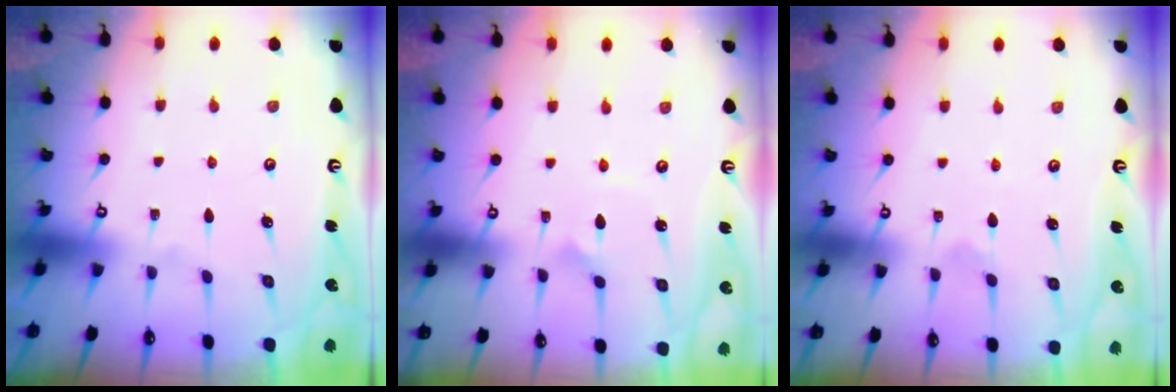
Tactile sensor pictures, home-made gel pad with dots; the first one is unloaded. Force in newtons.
{"total": 2.4, "press": 2.4, "slide": 0.2}
{"total": 1.2, "press": 1.2, "slide": 0.2}